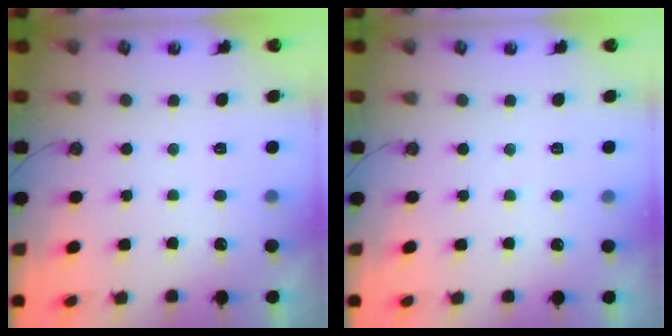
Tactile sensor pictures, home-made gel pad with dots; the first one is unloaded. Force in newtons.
{"total": 2.8, "press": 2.7, "slide": 0.4}